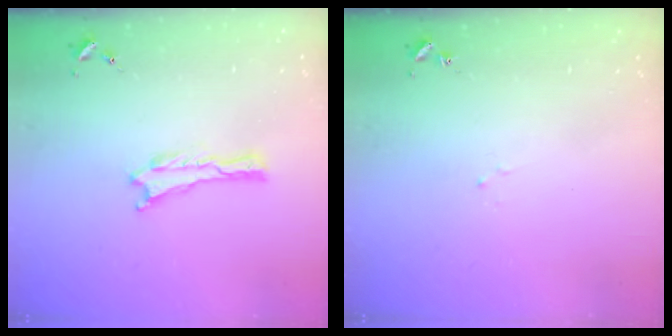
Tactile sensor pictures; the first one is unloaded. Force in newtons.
{"total": 1.1, "press": 1.0, "slide": 0.2}